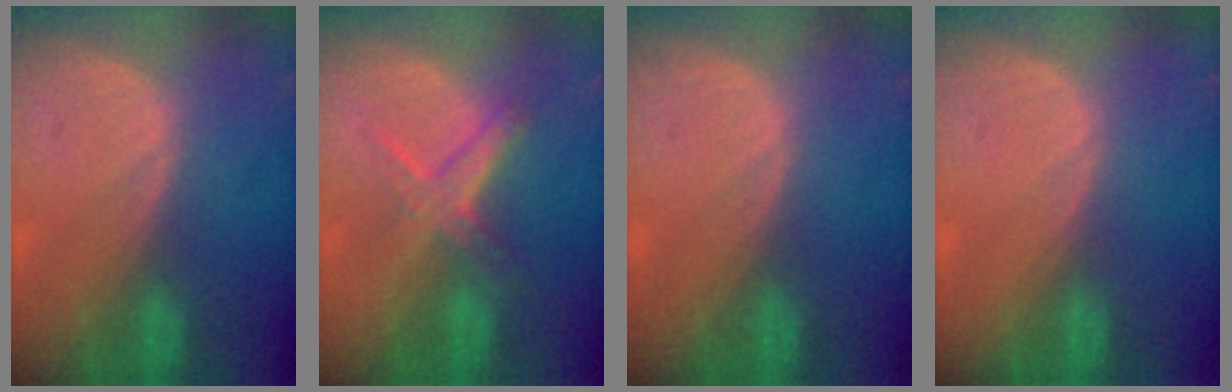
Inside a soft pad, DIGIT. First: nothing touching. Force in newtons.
{"total": 5.6, "press": 5.4, "slide": 1.5}
{"total": 0.0}
{"total": 0.0}